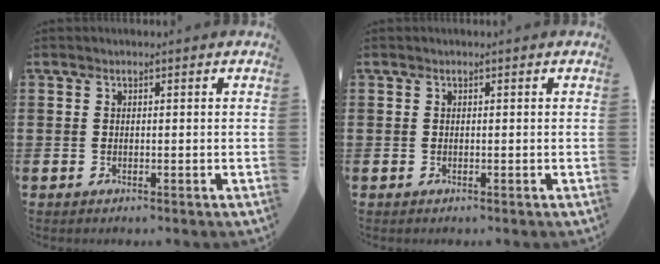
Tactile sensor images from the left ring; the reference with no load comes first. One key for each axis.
{"total": 0.0}